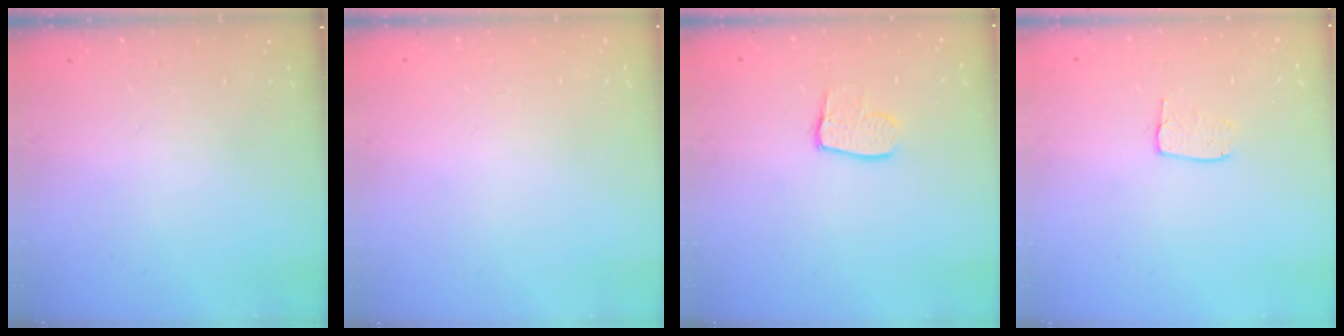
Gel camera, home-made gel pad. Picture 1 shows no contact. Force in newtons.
{"total": 0.0}
{"total": 7.7, "press": 7.7, "slide": 0.7}
{"total": 5.5, "press": 5.5, "slide": 0.3}